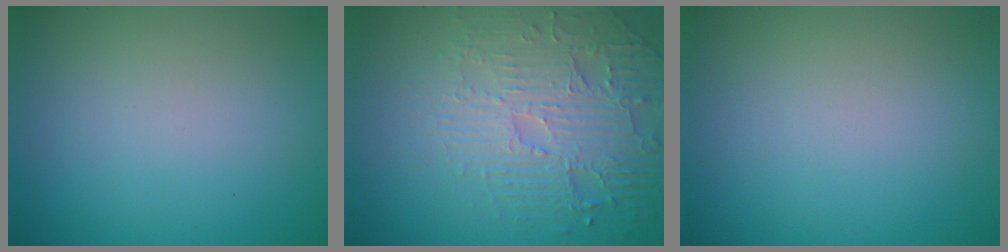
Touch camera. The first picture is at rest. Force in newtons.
{"total": 4.4, "press": 4.2, "slide": 1.4}
{"total": 0.0}